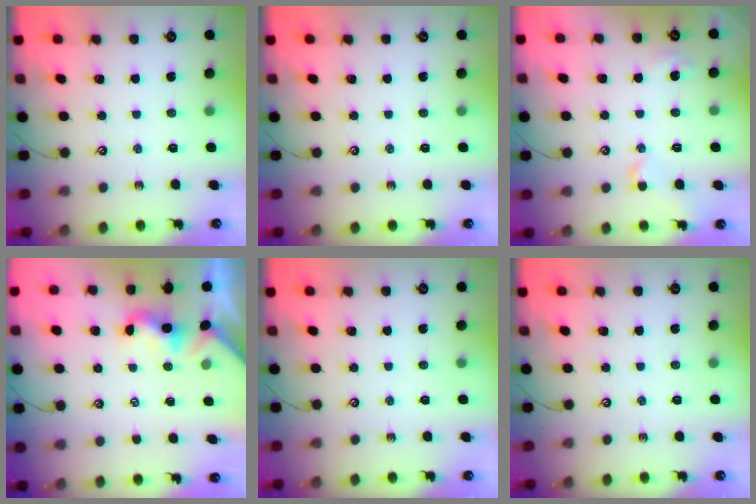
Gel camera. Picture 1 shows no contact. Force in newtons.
{"total": 0.0}
{"total": 2.7, "press": 2.6, "slide": 0.6}
{"total": 1.9, "press": 1.9, "slide": 0.6}
{"total": 0.0}
{"total": 0.0}